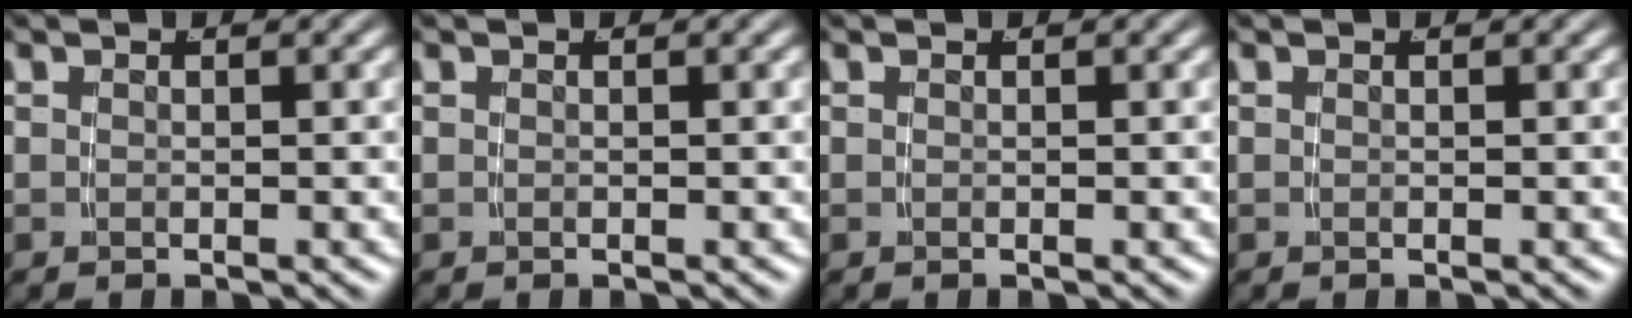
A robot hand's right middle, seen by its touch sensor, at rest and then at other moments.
{"total": 0.0}
{"total": 0.0}
{"total": 0.0}